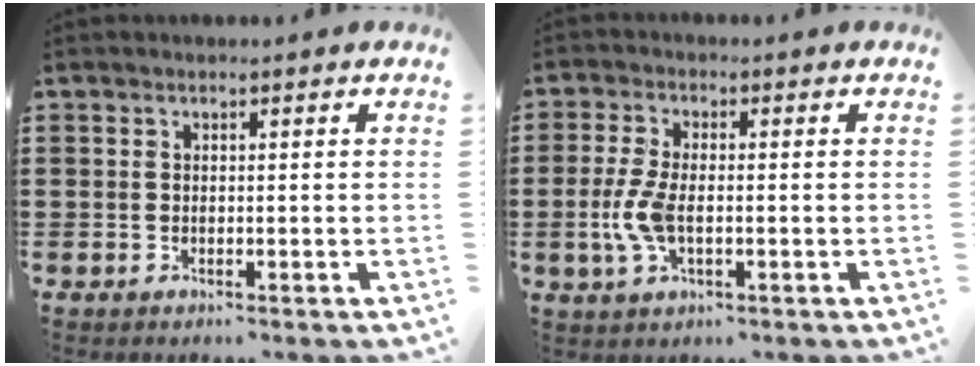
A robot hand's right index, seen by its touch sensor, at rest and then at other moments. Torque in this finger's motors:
{"motor_torque": [0.85, 0.80, 0.52, 0.14]}